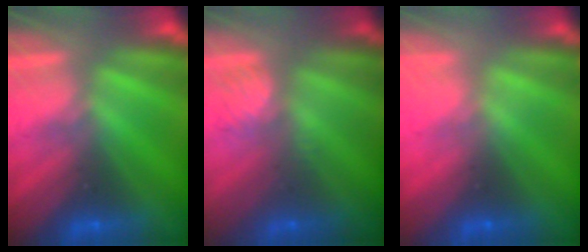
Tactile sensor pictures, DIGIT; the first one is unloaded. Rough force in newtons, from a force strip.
{"total": 2.6}
{"total": 3.4}